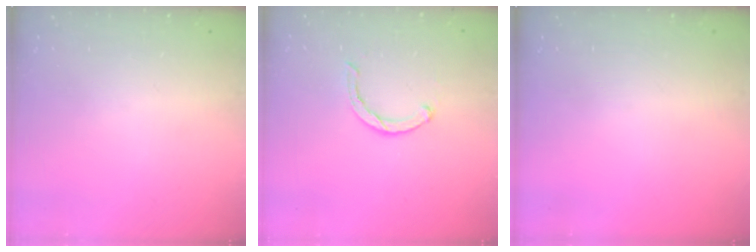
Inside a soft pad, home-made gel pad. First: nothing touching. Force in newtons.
{"total": 2.5, "press": 2.5, "slide": 0.4}
{"total": 0.0}